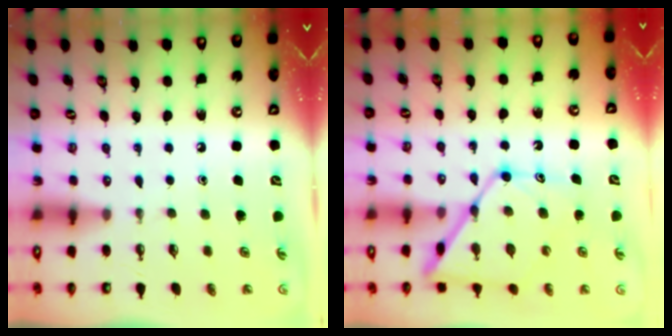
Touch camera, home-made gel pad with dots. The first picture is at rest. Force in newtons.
{"total": 15.4, "press": 15.3, "slide": 1.2}